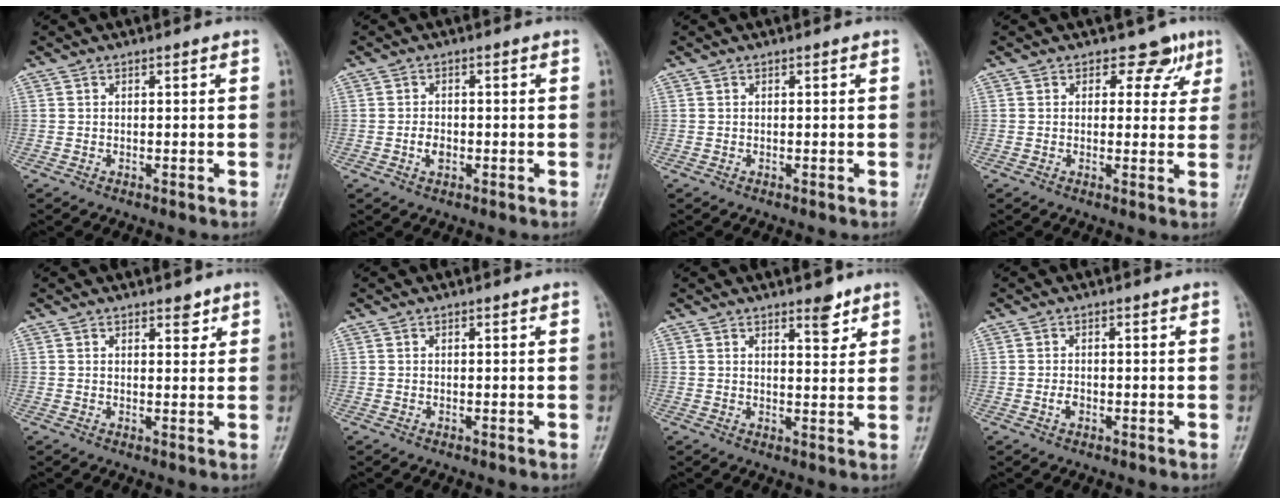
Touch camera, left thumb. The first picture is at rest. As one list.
[{"total": 2.5, "force": [-0.7, 1.7, 1.7], "torque": [-0.025, 0.005, -0.014]}, {"total": 0.0}, {"total": 5.1, "force": [2.8, 3.7, 2.1], "torque": [0.014, -0.006, 0.030]}, {"total": 2.3, "force": [1.6, 1.1, 1.1], "torque": [-0.002, -0.009, 0.022]}, {"total": 0.0}, {"total": 4.0, "force": [2.8, 1.6, 2.4], "torque": [-0.018, -0.018, 0.039]}, {"total": 1.7, "force": [-0.6, 1.1, 1.1], "torque": [-0.018, 0.003, -0.012]}]